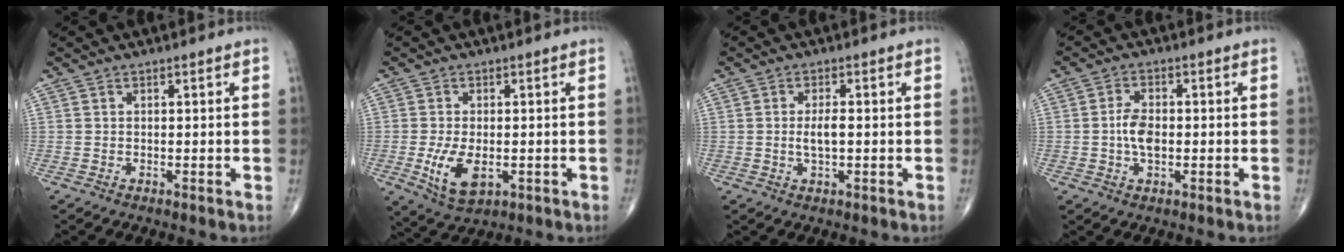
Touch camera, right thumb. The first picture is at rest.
{"total": 7.5, "force": [-1.6, 4.1, 6.1], "torque": [-0.112, -0.010, -0.018]}
{"total": 3.3, "force": [-0.2, 1.2, 3.1], "torque": [-0.063, -0.001, -0.004]}
{"total": 4.9, "force": [-0.5, 2.7, 4.0], "torque": [-0.073, 0.005, -0.015]}